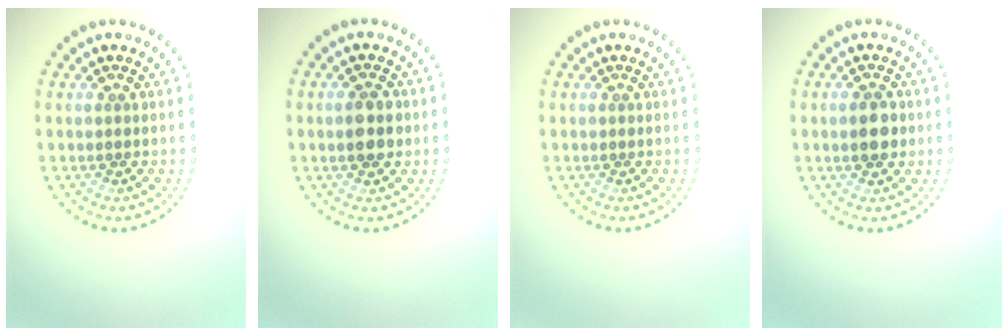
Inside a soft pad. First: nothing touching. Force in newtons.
{"total": 3.3, "press": 3.3, "slide": 0.1}
{"total": 0.0}
{"total": 2.8, "press": 2.8, "slide": 0.1}